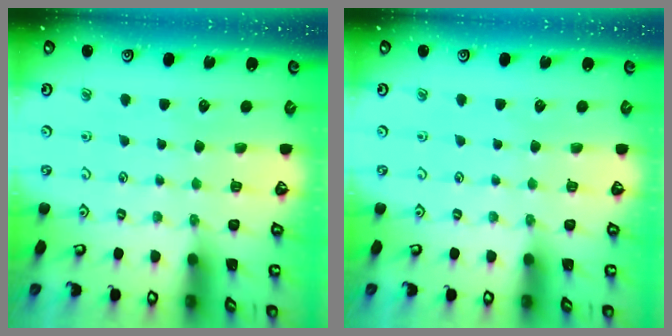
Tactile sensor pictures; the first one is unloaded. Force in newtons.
{"total": 0.0}